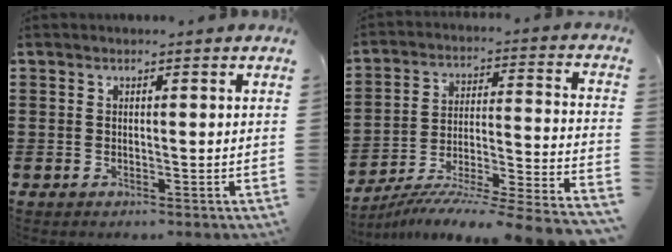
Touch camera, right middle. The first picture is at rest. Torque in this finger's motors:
{"motor_torque": [1.33, -0.81, 0.43, 0.21]}